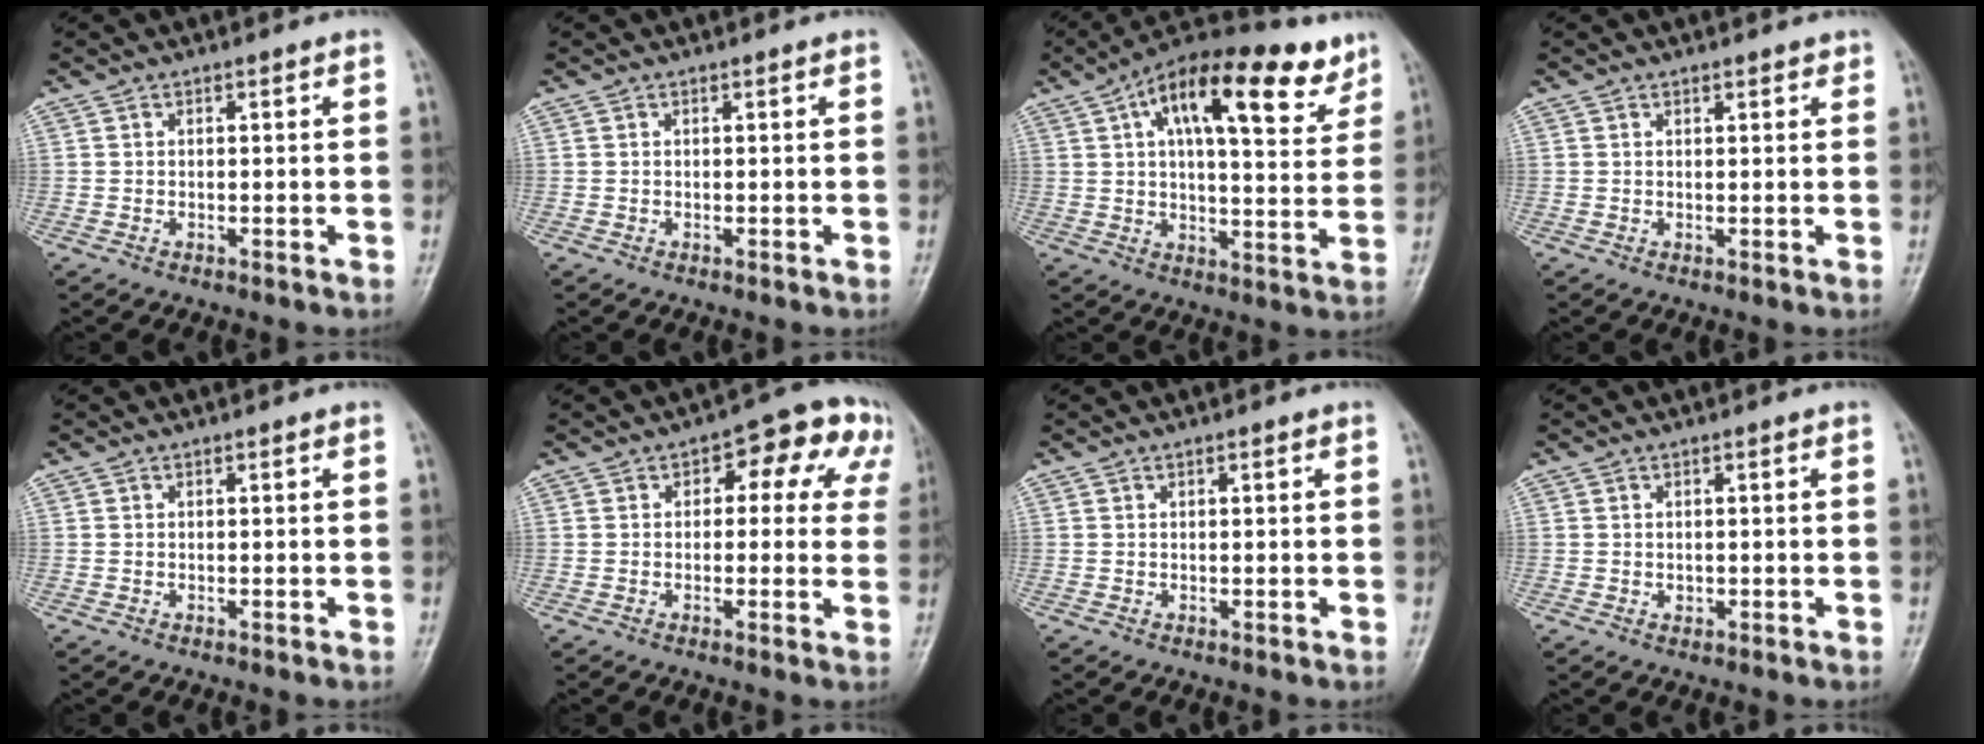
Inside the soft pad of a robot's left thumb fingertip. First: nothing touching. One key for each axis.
{"total": 0.0}
{"total": 19.8, "fx": 10.4, "fy": 8.0, "fz": 14.9, "tx": -0.201, "ty": -0.010, "tz": 0.157}
{"total": 1.3, "fx": 0.9, "fy": 0.6, "fz": 0.7, "tx": -0.004, "ty": -0.003, "tz": 0.009}
{"total": 0.0}
{"total": 10.7, "fx": 3.6, "fy": 6.4, "fz": 7.7, "tx": -0.030, "ty": 0.022, "tz": 0.032}
{"total": 0.6, "fx": 0.2, "fy": 0.2, "fz": 0.5, "tx": -0.005, "ty": 0.001, "tz": 0.002}
{"total": 0.8, "fx": -0.2, "fy": 0.7, "fz": 0.3, "tx": 0.000, "ty": 0.001, "tz": -0.002}